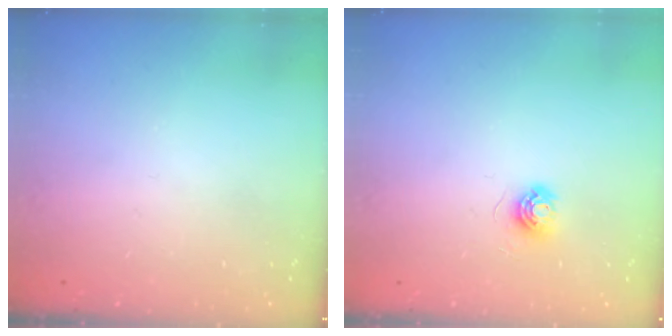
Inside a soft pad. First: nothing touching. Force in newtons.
{"total": 5.6, "press": 5.6, "slide": 0.3}